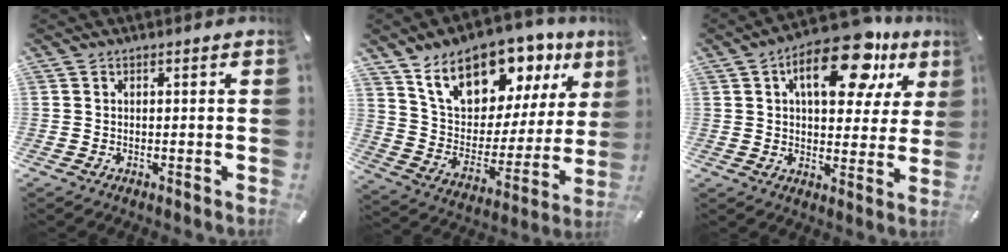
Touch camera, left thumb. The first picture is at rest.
{"total": 17.6, "force": [12.8, 9.9, 6.9], "torque": [-0.126, -0.086, 0.226]}
{"total": 18.7, "force": [9.1, 9.4, 13.4], "torque": [-0.186, -0.035, 0.146]}